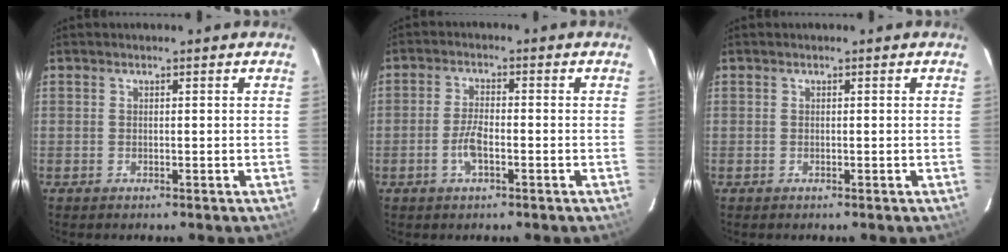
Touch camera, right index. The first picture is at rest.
{"total": 4.1, "force": [-1.6, 1.5, 3.5], "torque": [-0.073, 0.004, -0.031]}
{"total": 0.0}